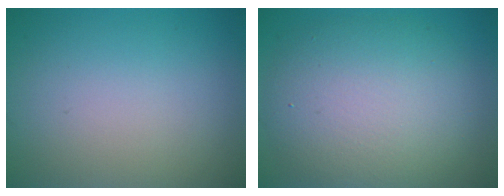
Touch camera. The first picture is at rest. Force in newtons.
{"total": 8.5, "press": 8.5, "slide": 0.8}